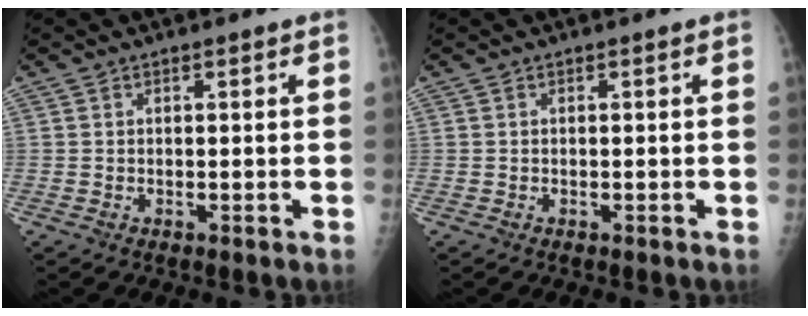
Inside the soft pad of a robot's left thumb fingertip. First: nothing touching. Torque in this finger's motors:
{"motor_torque": [0.55, 0.63, -0.09, -0.05, 0.00]}